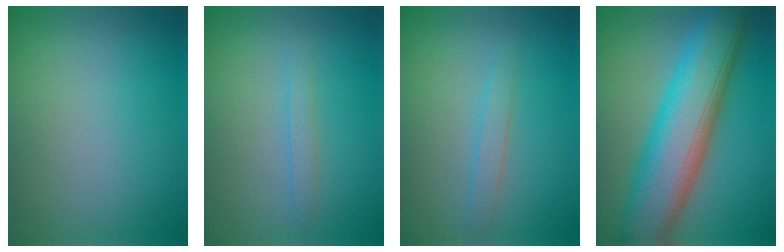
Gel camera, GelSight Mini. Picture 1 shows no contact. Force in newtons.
{"total": 1.1, "press": 1.1, "slide": 0.0}
{"total": 1.5, "press": 1.5, "slide": 0.1}
{"total": 11.5, "press": 11.5, "slide": 0.3}